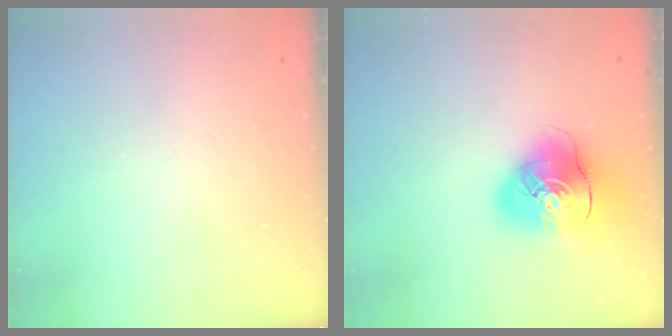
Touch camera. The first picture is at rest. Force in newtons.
{"total": 14.8, "press": 14.5, "slide": 2.6}